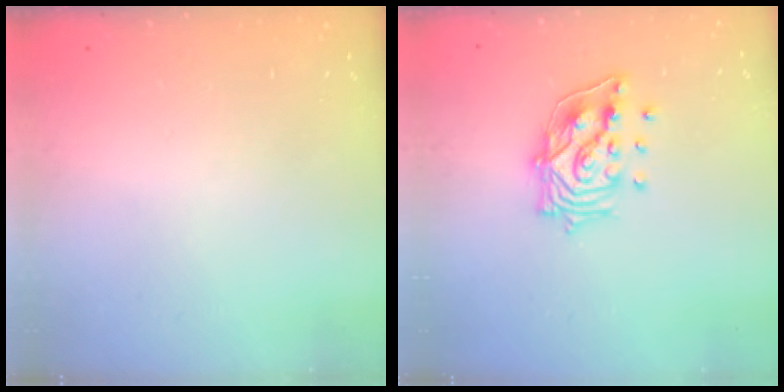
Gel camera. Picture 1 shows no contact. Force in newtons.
{"total": 13.2, "press": 13.2, "slide": 1.3}